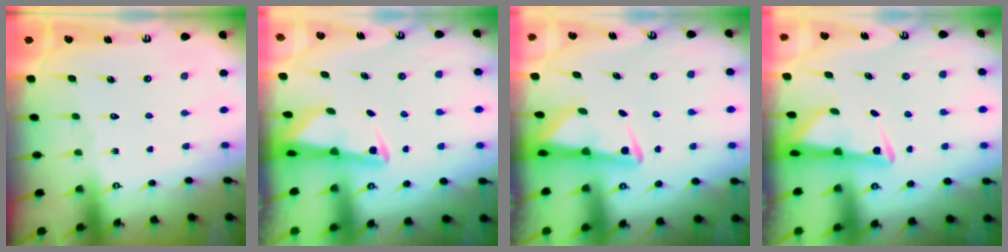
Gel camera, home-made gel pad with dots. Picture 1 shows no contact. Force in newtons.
{"total": 2.4, "press": 2.4, "slide": 0.5}
{"total": 3.1, "press": 3.0, "slide": 0.6}
{"total": 3.0, "press": 3.0, "slide": 0.6}